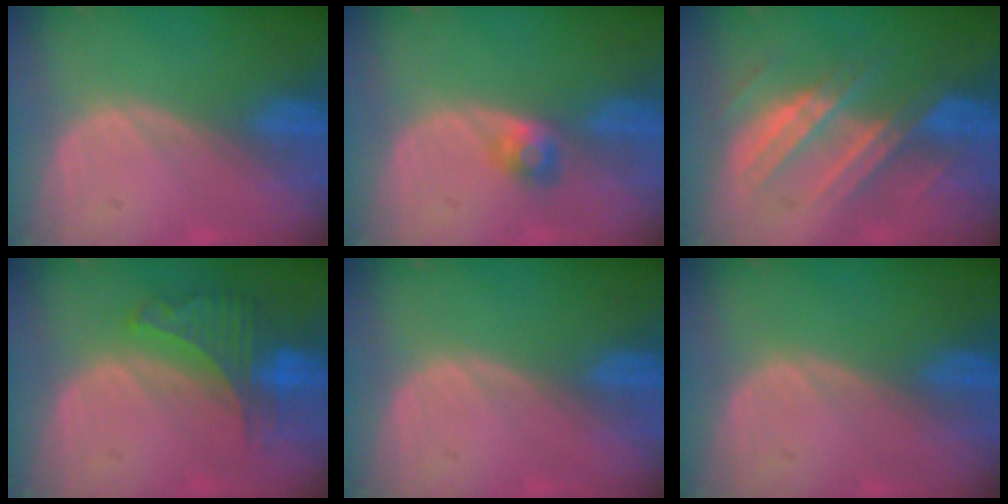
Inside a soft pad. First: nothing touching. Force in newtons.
{"total": 2.5, "press": 2.3, "slide": 0.9}
{"total": 7.4, "press": 7.3, "slide": 0.9}
{"total": 6.3, "press": 5.9, "slide": 2.3}
{"total": 0.0}
{"total": 0.0}